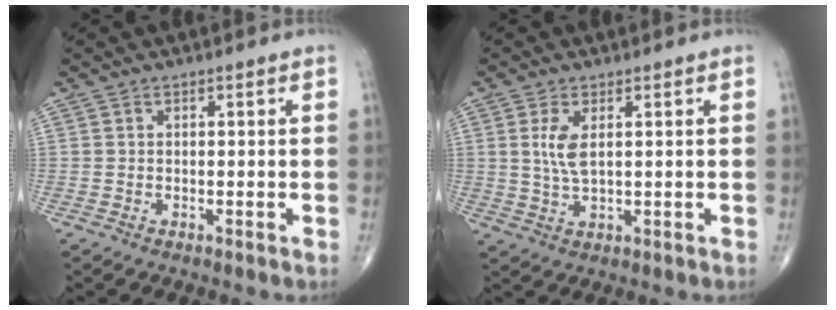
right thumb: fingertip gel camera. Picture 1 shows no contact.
{"total": 4.5, "force": [1.2, 1.8, 4.0], "torque": [-0.085, -0.008, 0.031]}